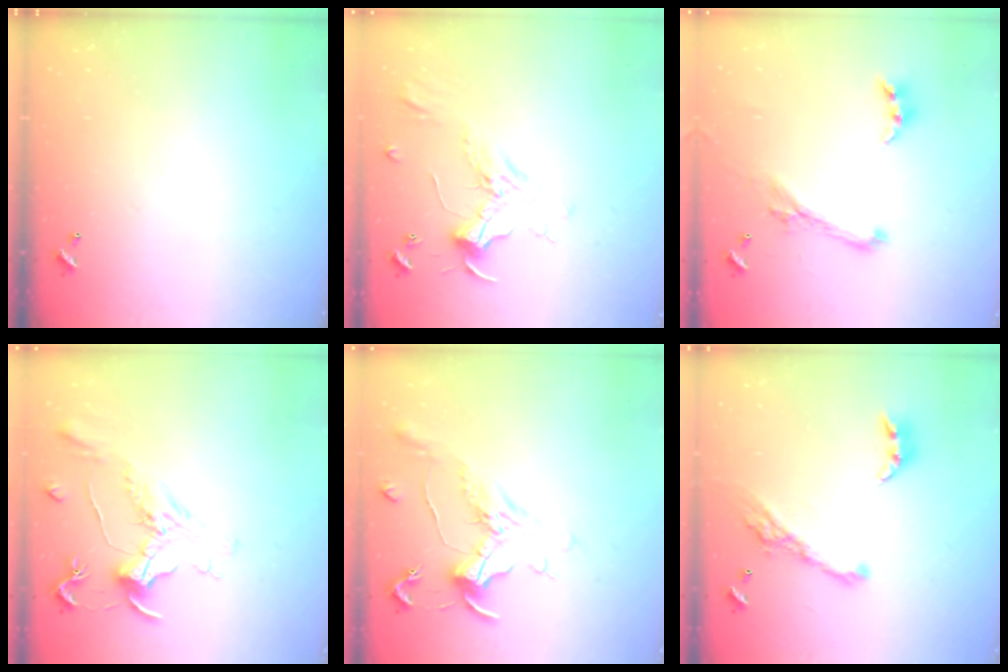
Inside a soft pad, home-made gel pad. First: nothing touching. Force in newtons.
{"total": 2.4, "press": 2.3, "slide": 0.7}
{"total": 1.6, "press": 1.1, "slide": 1.2}
{"total": 1.6, "press": 1.4, "slide": 0.6}
{"total": 1.4, "press": 0.6, "slide": 1.3}
{"total": 13.1, "press": 13.0, "slide": 1.3}